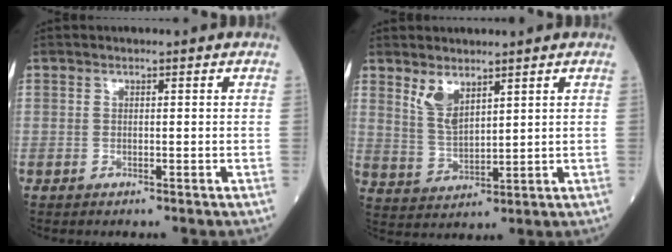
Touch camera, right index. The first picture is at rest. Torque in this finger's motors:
{"motor_torque": [0.09, 0.12, 0.07, 0.05]}